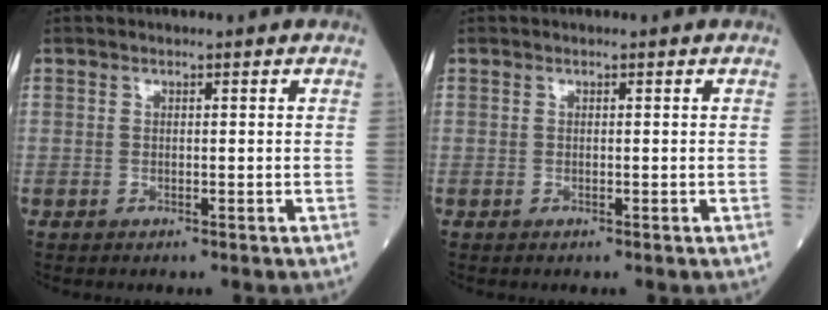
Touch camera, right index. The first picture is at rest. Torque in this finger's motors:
{"motor_torque": [0.00, 0.00, 0.00, -0.01]}